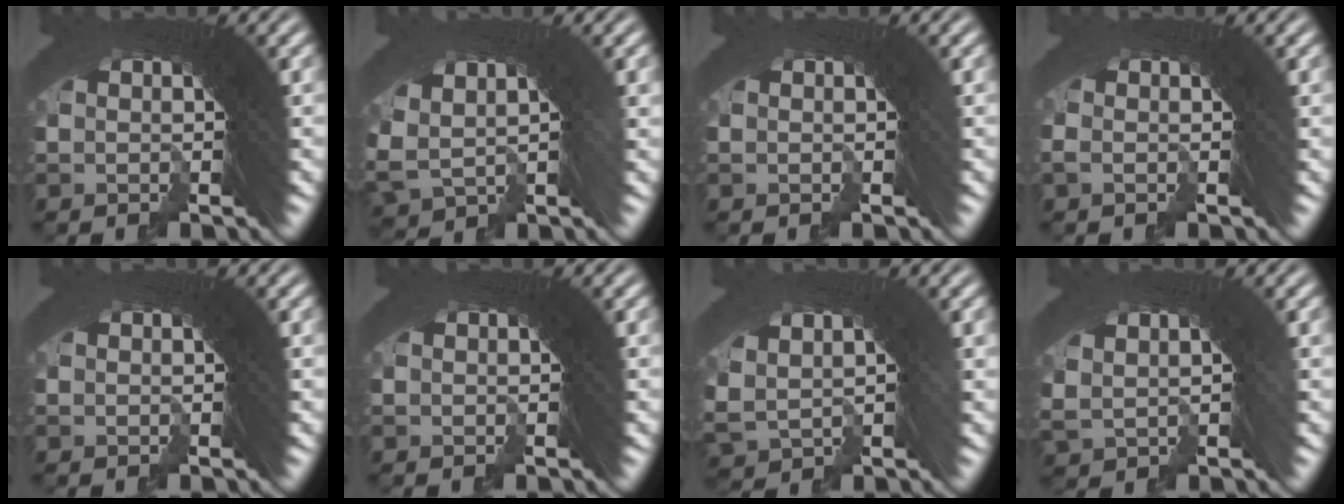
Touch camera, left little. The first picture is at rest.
{"total": 4.0, "force": [1.1, 2.5, 2.9], "torque": [-0.055, 0.004, 0.031]}
{"total": 0.0}
{"total": 0.6, "force": [-0.3, -0.2, 0.4], "torque": [0.000, 0.010, -0.011]}
{"total": 0.0}
{"total": 0.0}
{"total": 2.7, "force": [0.9, 1.6, 2.1], "torque": [-0.035, 0.005, 0.029]}
{"total": 1.5, "force": [0.9, 0.2, 1.1], "torque": [-0.005, 0.013, 0.025]}